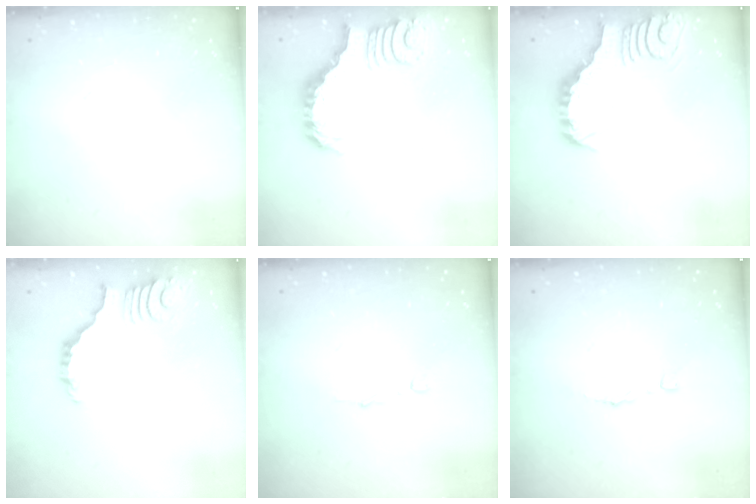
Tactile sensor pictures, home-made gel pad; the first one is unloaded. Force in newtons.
{"total": 3.9, "press": 3.9, "slide": 0.7}
{"total": 3.3, "press": 3.3, "slide": 0.4}
{"total": 3.4, "press": 3.4, "slide": 0.6}
{"total": 2.8, "press": 2.8, "slide": 0.2}
{"total": 2.7, "press": 2.7, "slide": 0.3}